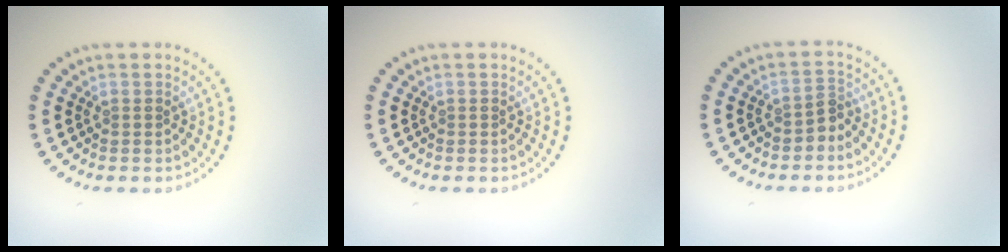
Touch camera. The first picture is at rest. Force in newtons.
{"total": 0.0}
{"total": 1.4, "press": 1.1, "slide": 0.8}